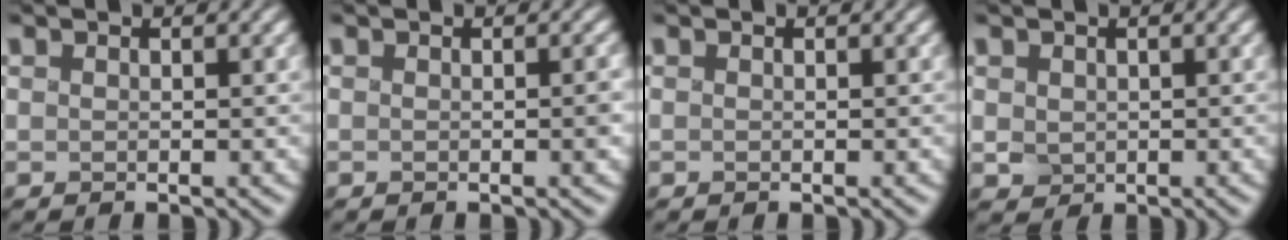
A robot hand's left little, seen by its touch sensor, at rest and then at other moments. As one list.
[{"total": 1.0, "force": [-0.4, 0.2, 0.9], "torque": [-0.010, 0.000, -0.007]}, {"total": 0.0}, {"total": 1.2, "force": [0.1, 1.1, 0.5], "torque": [-0.011, -0.003, 0.003]}]